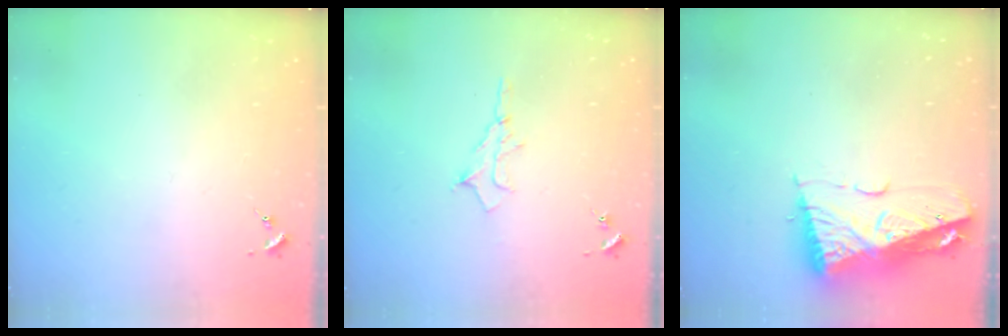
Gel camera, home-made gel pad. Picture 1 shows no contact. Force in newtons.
{"total": 6.2, "press": 6.1, "slide": 0.8}
{"total": 10.8, "press": 10.7, "slide": 1.0}